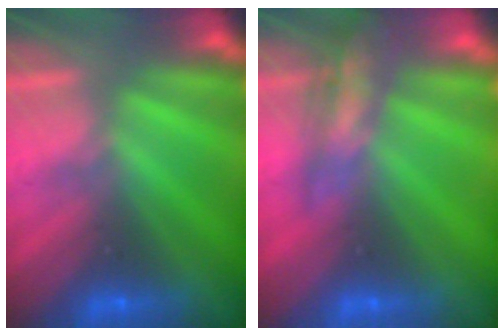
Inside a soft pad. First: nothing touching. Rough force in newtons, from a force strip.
{"total": 2.4}